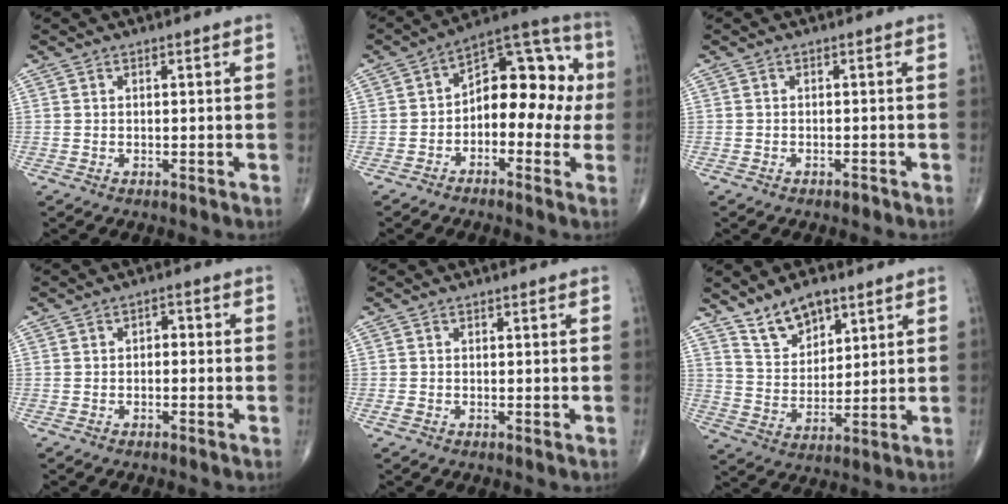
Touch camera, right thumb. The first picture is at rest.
{"total": 14.3, "force": [-1.0, 8.6, 11.3], "torque": [-0.114, 0.052, -0.031]}
{"total": 0.9, "force": [-0.6, 0.5, 0.3], "torque": [-0.003, 0.001, -0.013]}
{"total": 1.8, "force": [-0.4, 1.3, 1.2], "torque": [-0.006, 0.010, -0.013]}
{"total": 0.8, "force": [-0.2, 0.5, 0.6], "torque": [-0.014, -0.001, -0.005]}
{"total": 9.1, "force": [6.4, 4.7, 4.6], "torque": [-0.058, -0.039, 0.125]}